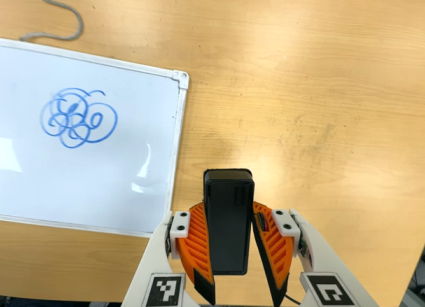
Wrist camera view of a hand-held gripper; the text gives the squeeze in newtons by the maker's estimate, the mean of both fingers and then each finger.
{"total": 7.9, "left": 6.8, "right": 9.0}